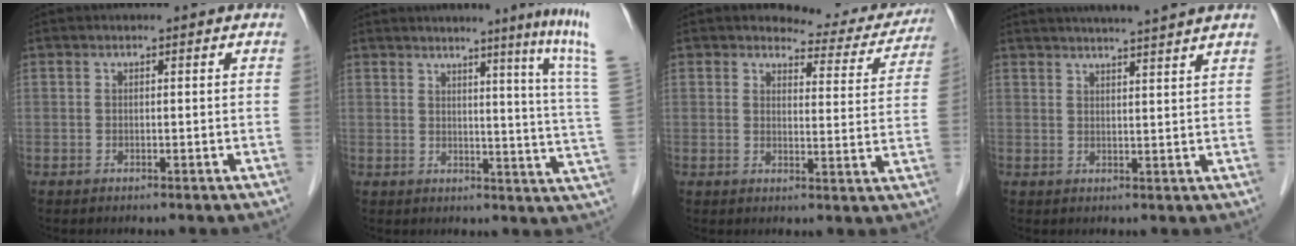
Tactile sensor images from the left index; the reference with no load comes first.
{"total": 13.4, "force": [9.5, -3.7, 8.6], "torque": [-0.111, -0.067, 0.092]}
{"total": 9.9, "force": [9.4, 3.0, 1.0], "torque": [0.007, -0.023, 0.095]}
{"total": 9.2, "force": [8.1, -1.2, 4.1], "torque": [-0.058, 0.013, 0.099]}